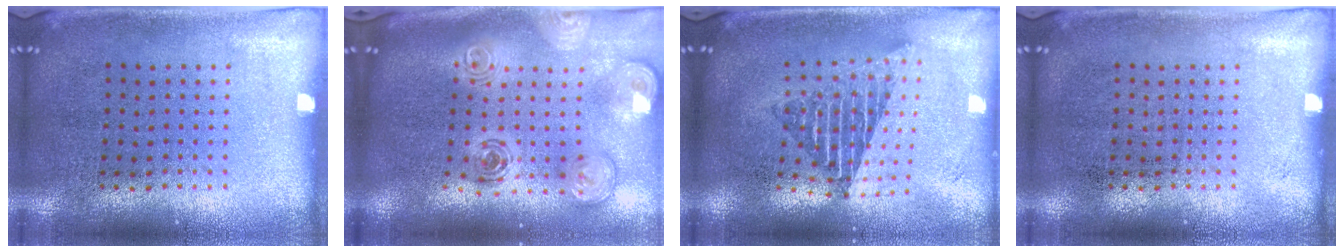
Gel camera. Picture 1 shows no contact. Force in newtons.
{"total": 2.5, "press": 1.9, "slide": 1.6}
{"total": 1.8, "press": 1.4, "slide": 1.1}
{"total": 0.0}